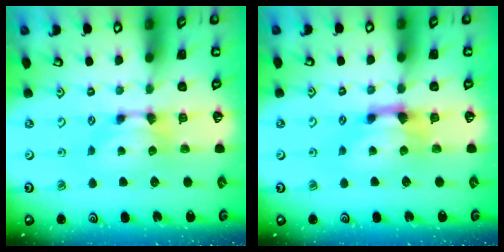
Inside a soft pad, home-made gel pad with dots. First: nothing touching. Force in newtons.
{"total": 1.5, "press": 0.6, "slide": 1.4}